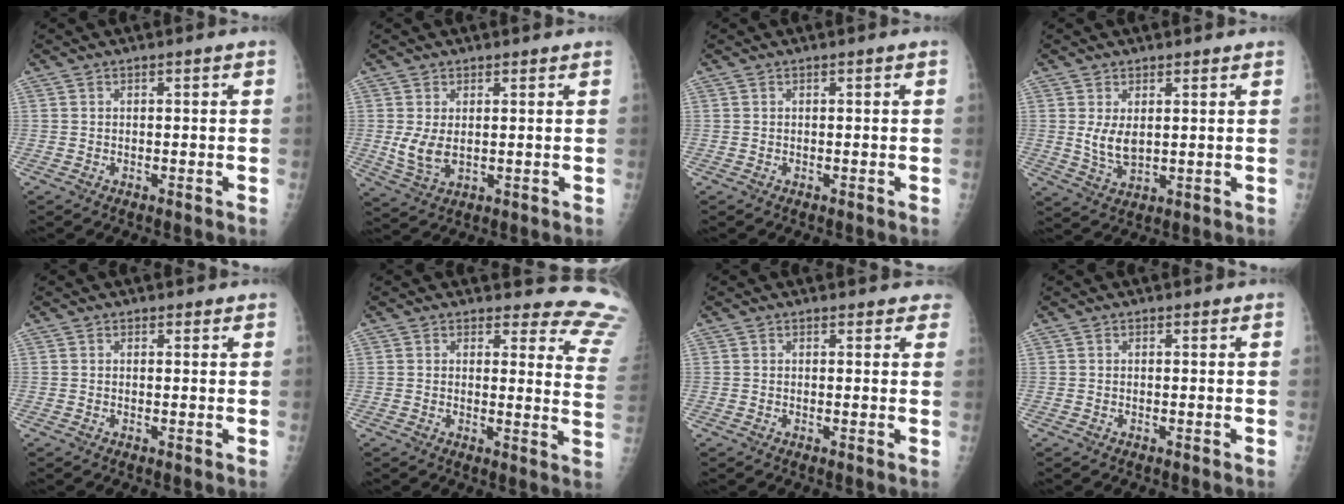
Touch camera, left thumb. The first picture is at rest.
{"total": 5.5, "force": [0.8, 3.5, 4.1], "torque": [-0.077, -0.015, 0.024]}
{"total": 0.0}
{"total": 5.2, "force": [1.4, 3.2, 3.9], "torque": [-0.062, -0.018, 0.035]}
{"total": 0.7, "force": [0.5, 0.5, 0.0], "torque": [0.003, -0.004, 0.005]}
{"total": 14.0, "force": [13.5, 3.3, 0.5], "torque": [0.054, -0.146, 0.102]}
{"total": 3.4, "force": [3.0, 1.5, 0.2], "torque": [0.029, -0.012, 0.014]}
{"total": 0.0}